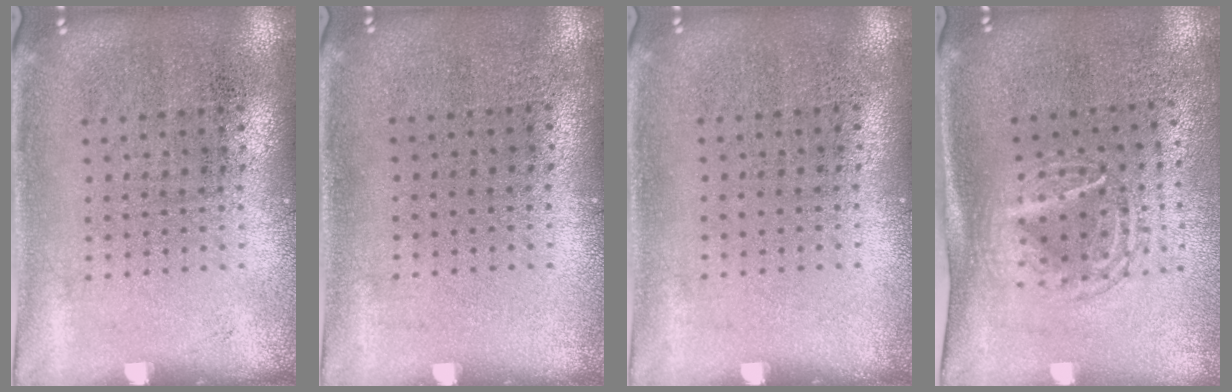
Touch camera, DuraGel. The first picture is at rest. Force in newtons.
{"total": 0.0}
{"total": 0.0}
{"total": 1.6, "press": 1.3, "slide": 1.0}